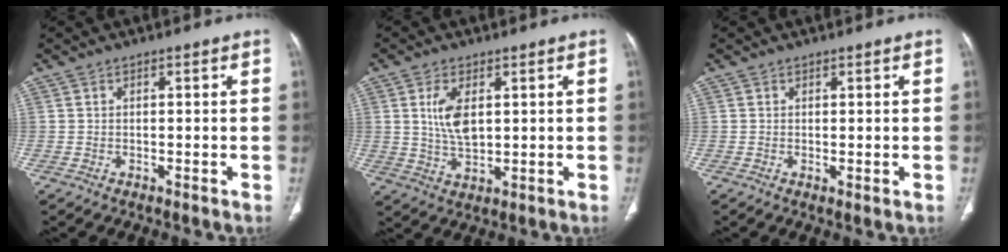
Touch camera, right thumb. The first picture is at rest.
{"total": 6.9, "force": [1.6, 3.5, 5.7], "torque": [-0.109, -0.010, 0.035]}
{"total": 0.8, "force": [-0.1, 0.2, 0.8], "torque": [-0.017, -0.006, 0.000]}